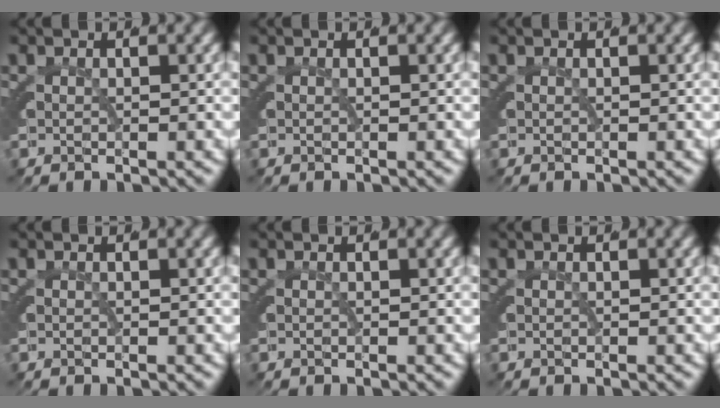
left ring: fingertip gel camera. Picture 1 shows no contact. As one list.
[{"total": 0.0}, {"total": 0.0}, {"total": 0.0}, {"total": 0.0}, {"total": 0.0}]